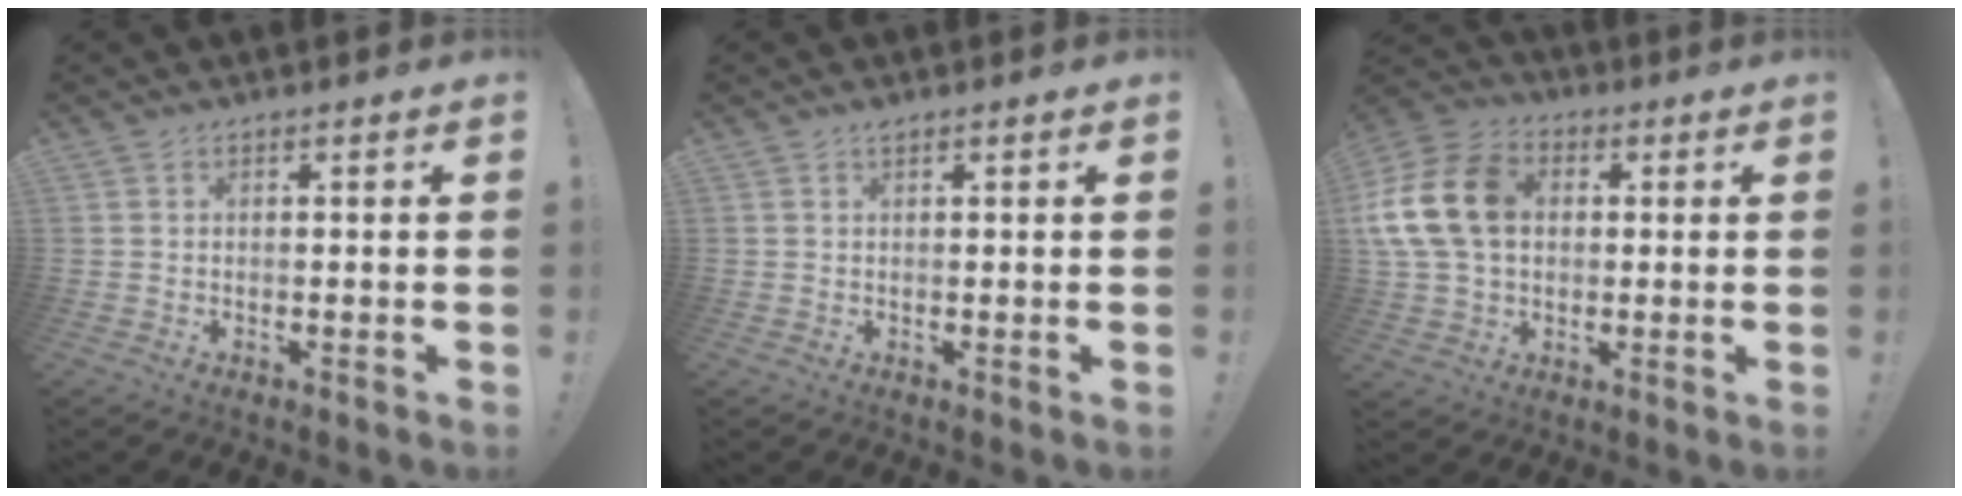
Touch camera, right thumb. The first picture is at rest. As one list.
[{"total": 0.8, "force": [0.7, 0.2, 0.3], "torque": [0.001, -0.003, 0.013]}, {"total": 18.0, "force": [3.0, 13.5, 11.5], "torque": [-0.201, 0.010, 0.061]}]